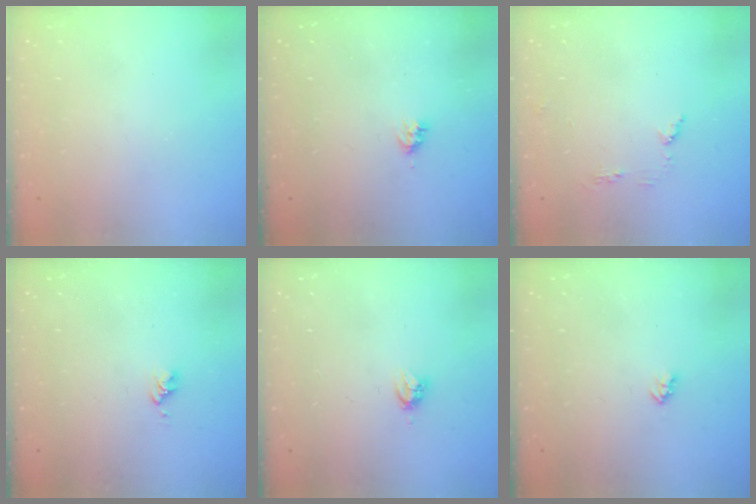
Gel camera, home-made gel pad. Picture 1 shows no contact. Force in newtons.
{"total": 3.5, "press": 3.4, "slide": 0.5}
{"total": 5.3, "press": 5.2, "slide": 0.6}
{"total": 2.8, "press": 2.8, "slide": 0.3}
{"total": 3.9, "press": 3.9, "slide": 0.4}
{"total": 2.0, "press": 2.0, "slide": 0.3}